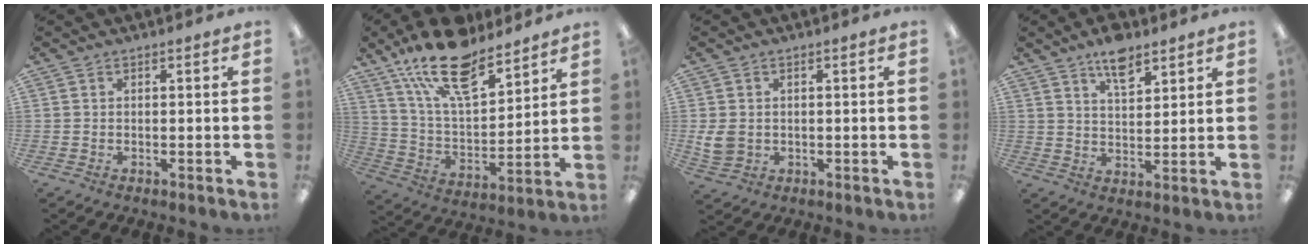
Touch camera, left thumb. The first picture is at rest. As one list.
[{"total": 20.0, "force": [14.7, 7.9, 11.0], "torque": [-0.204, -0.077, 0.257]}, {"total": 4.6, "force": [0.6, 3.7, 2.8], "torque": [-0.057, 0.000, 0.011]}, {"total": 7.8, "force": [5.7, 3.2, 4.3], "torque": [-0.066, -0.029, 0.099]}]